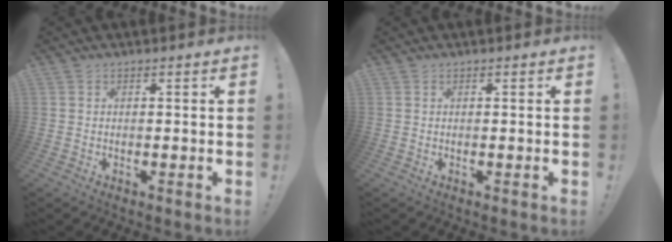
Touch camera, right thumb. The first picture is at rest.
{"total": 0.0}